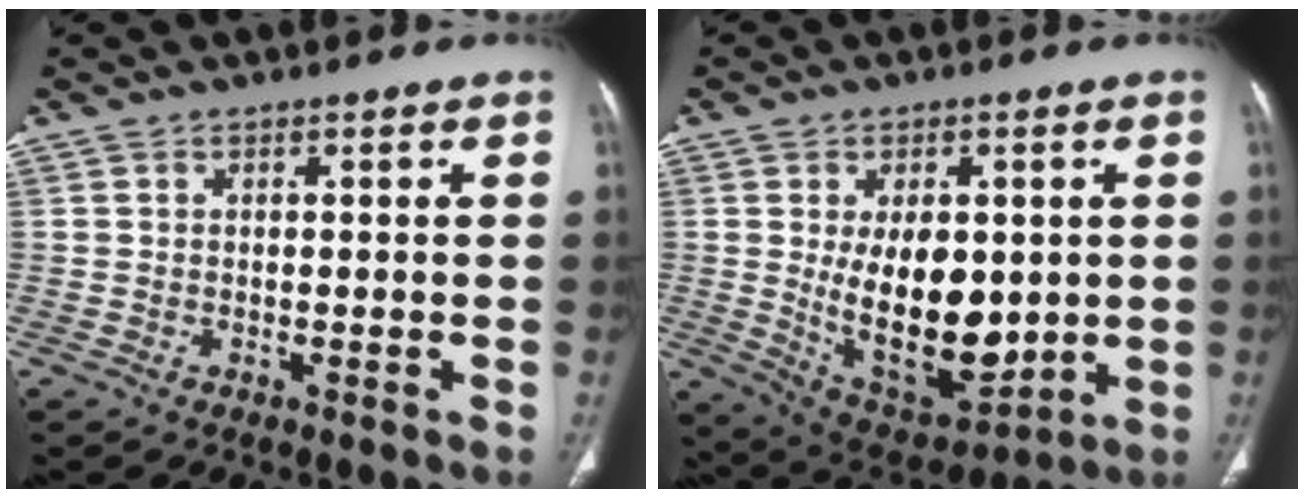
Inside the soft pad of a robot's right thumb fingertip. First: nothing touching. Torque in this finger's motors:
{"motor_torque": [1.29, 3.12, 0.80, 0.81, 0.54]}